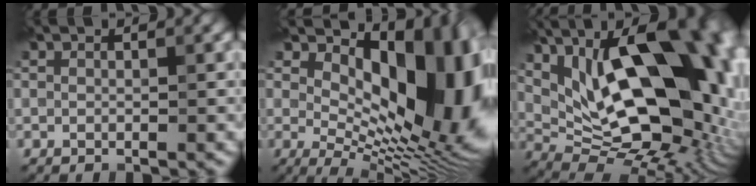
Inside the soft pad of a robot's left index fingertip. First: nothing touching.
{"total": 15.4, "force": [3.8, 8.0, 12.6], "torque": [-0.139, 0.007, 0.065]}
{"total": 20.8, "force": [5.8, 10.7, 16.9], "torque": [-0.247, 0.031, 0.108]}